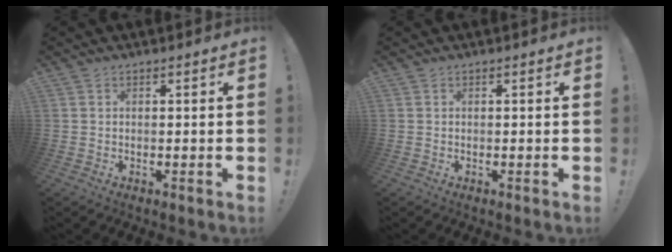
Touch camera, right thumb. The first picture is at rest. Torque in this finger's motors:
{"motor_torque": [0.00, 0.00, 0.00, 0.00, 0.00]}